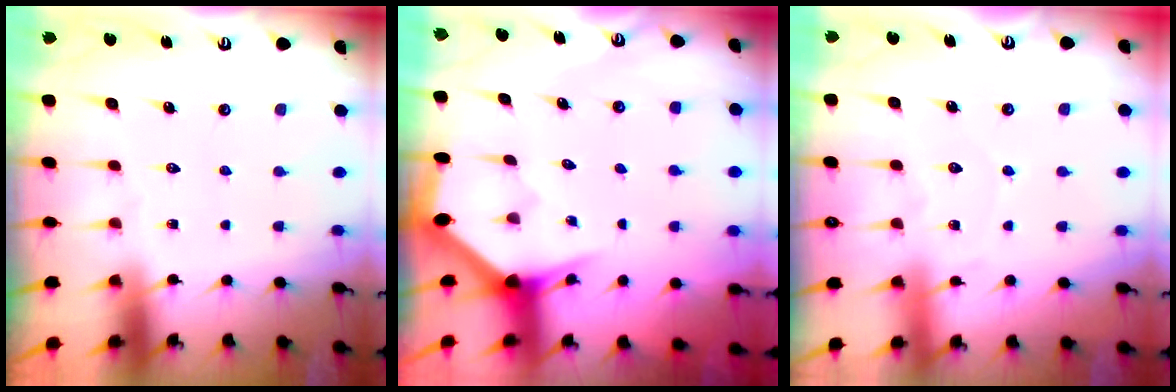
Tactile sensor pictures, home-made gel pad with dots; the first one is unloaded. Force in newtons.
{"total": 3.1, "press": 3.1, "slide": 0.2}
{"total": 6.0, "press": 6.0, "slide": 0.7}